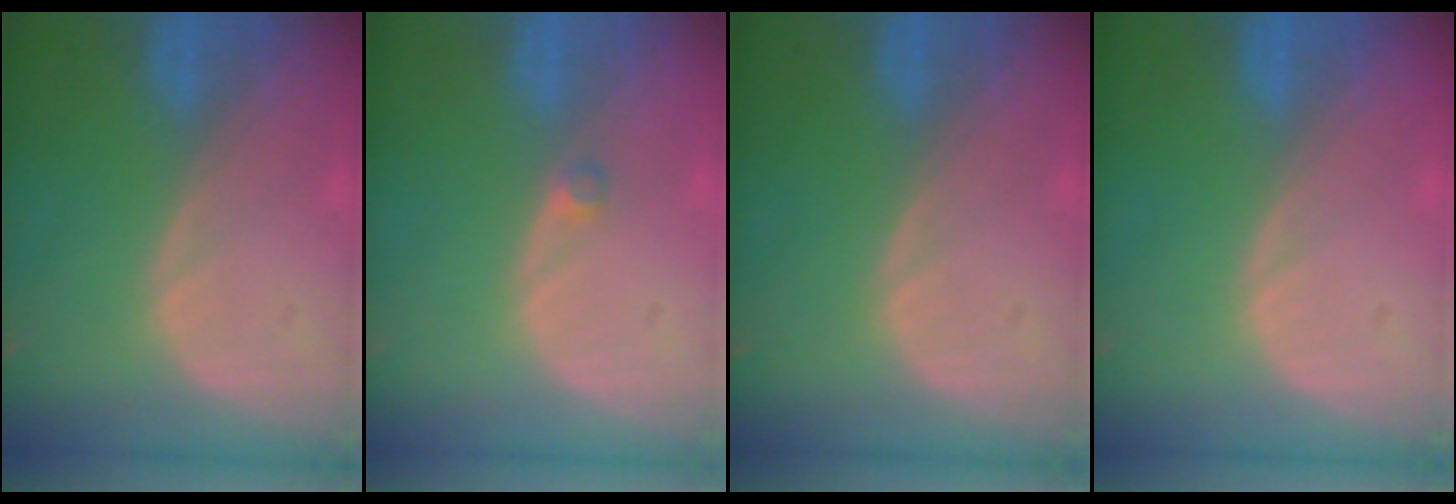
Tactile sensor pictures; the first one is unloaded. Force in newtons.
{"total": 1.1, "press": 1.0, "slide": 0.6}
{"total": 0.0}
{"total": 0.0}